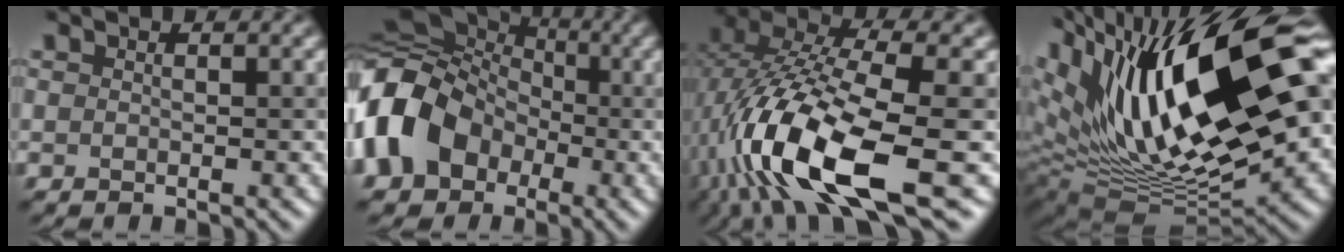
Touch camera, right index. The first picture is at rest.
{"total": 10.2, "force": [-2.8, 8.1, 5.4], "torque": [-0.099, 0.000, -0.071]}
{"total": 13.2, "force": [-4.4, 4.5, 11.6], "torque": [-0.238, -0.005, -0.084]}
{"total": 19.7, "force": [6.3, 8.6, 16.6], "torque": [-0.278, 0.022, 0.112]}